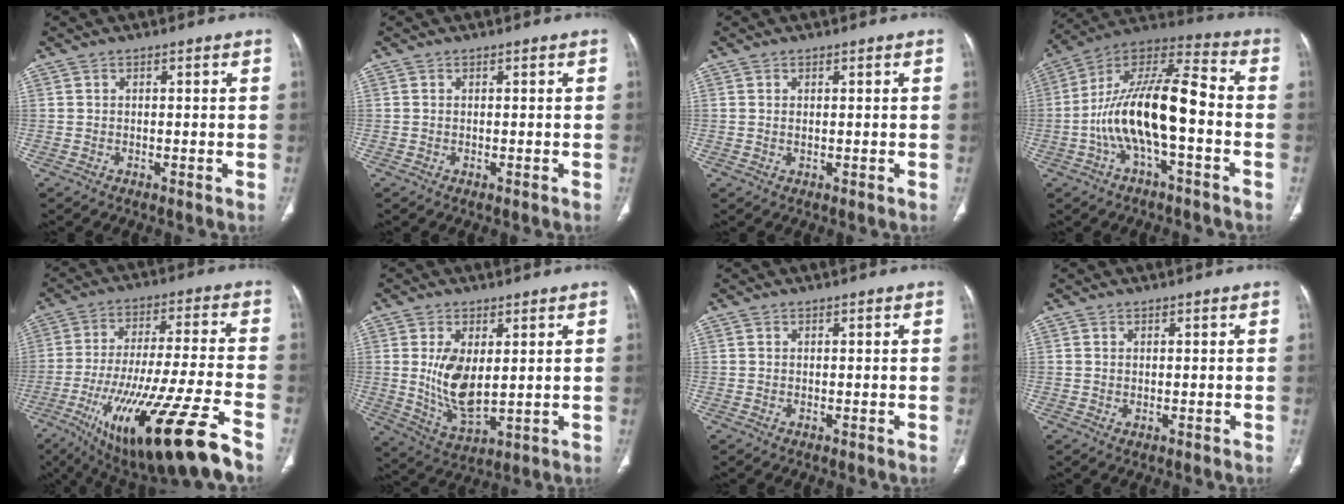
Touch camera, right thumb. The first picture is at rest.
{"total": 0.0}
{"total": 0.6, "force": [0.1, 0.3, 0.5], "torque": [-0.015, 0.001, 0.005]}
{"total": 18.0, "force": [-3.6, 6.5, 16.4], "torque": [-0.306, 0.056, -0.066]}
{"total": 25.4, "force": [-14.3, 4.1, 20.5], "torque": [-0.361, 0.016, -0.235]}
{"total": 9.9, "force": [1.3, 4.9, 8.5], "torque": [-0.158, -0.024, 0.041]}
{"total": 0.0}
{"total": 0.5, "force": [0.0, 0.3, 0.4], "torque": [-0.011, -0.004, 0.003]}